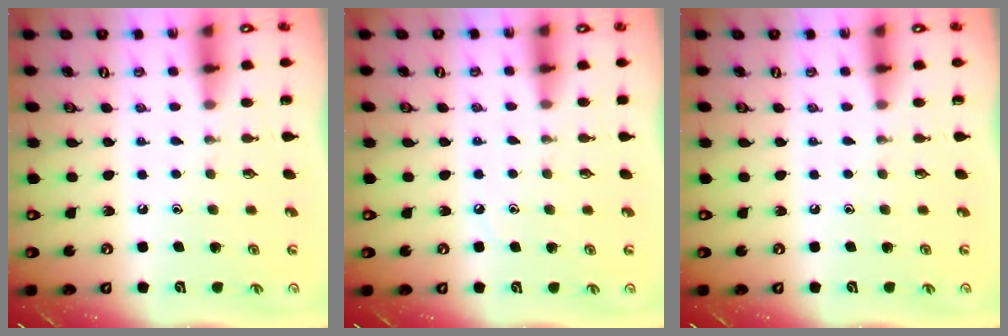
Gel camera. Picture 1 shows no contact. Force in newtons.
{"total": 3.7, "press": 3.6, "slide": 0.6}
{"total": 0.0}